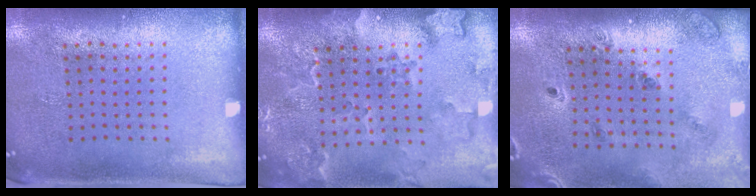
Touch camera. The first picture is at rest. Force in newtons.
{"total": 2.7, "press": 2.4, "slide": 1.2}
{"total": 1.4, "press": 1.4, "slide": 0.2}